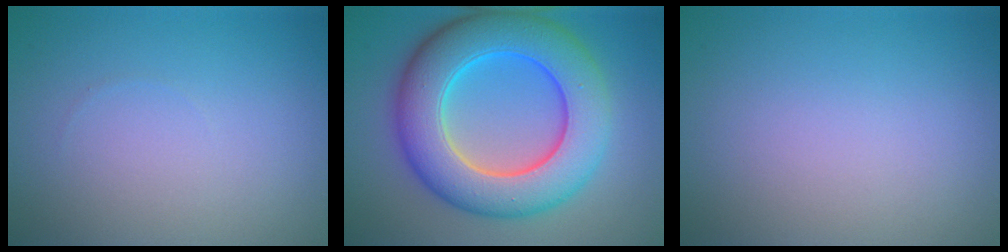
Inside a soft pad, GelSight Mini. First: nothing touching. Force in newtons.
{"total": 10.8, "press": 10.7, "slide": 0.4}
{"total": 0.0}